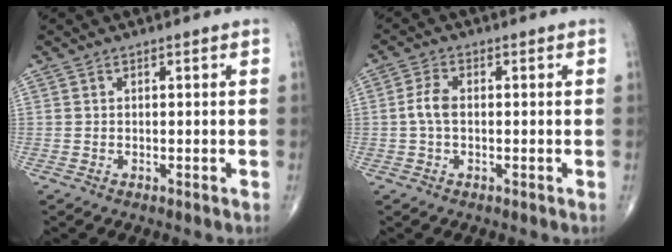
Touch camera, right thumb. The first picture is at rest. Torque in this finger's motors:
{"motor_torque": [0.27, 0.23, 0.64, -0.15, 0.01]}